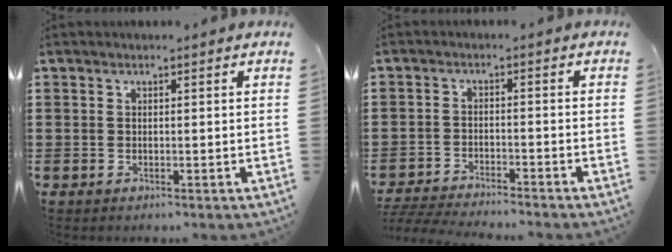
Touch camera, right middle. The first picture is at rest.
{"total": 3.8, "force": [-3.8, -0.1, 0.6], "torque": [-0.027, -0.011, -0.083]}